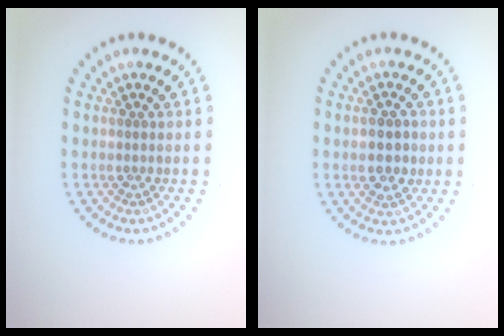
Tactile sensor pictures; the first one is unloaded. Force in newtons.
{"total": 2.8, "press": 2.8, "slide": 0.1}